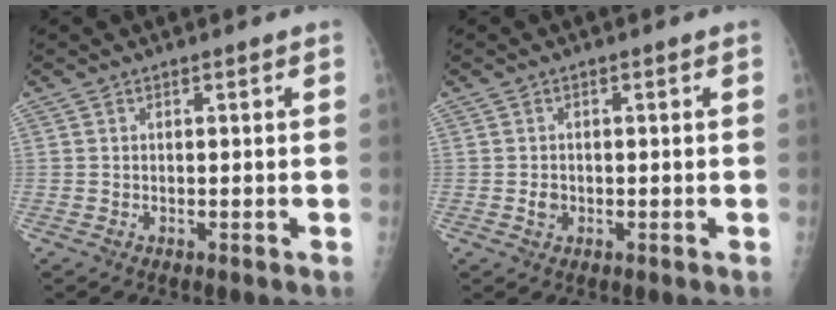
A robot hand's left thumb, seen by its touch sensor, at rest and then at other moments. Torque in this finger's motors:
{"motor_torque": [0.62, 0.24, 0.37, 0.20, -0.02]}